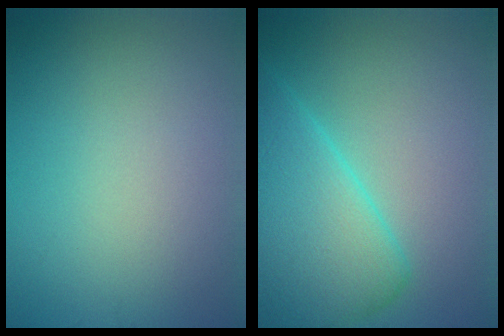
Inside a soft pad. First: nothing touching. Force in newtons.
{"total": 7.0, "press": 7.0, "slide": 0.3}